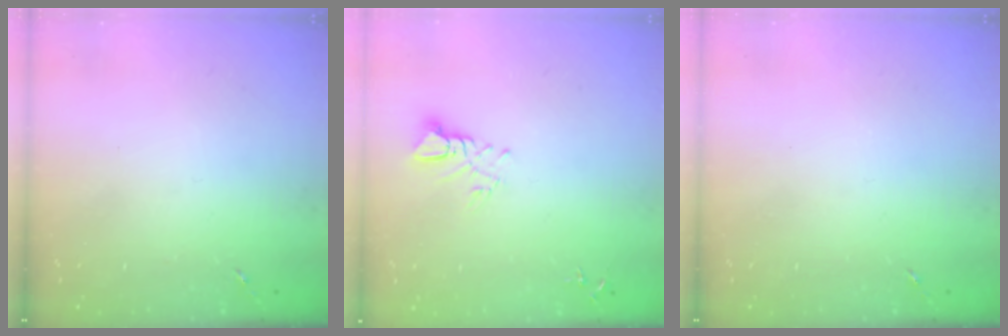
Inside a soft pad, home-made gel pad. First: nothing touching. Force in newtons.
{"total": 5.6, "press": 5.6, "slide": 0.6}
{"total": 0.0}